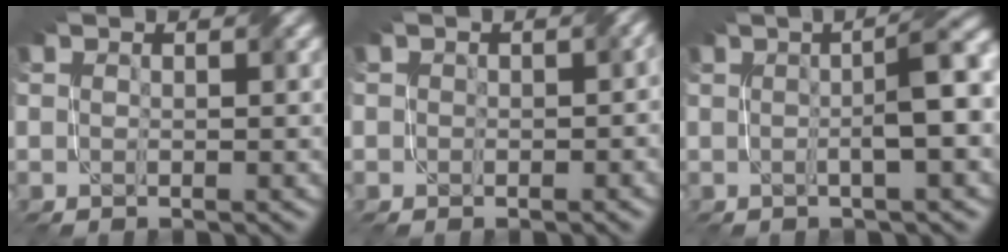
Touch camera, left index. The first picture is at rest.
{"total": 2.0, "force": [0.3, 1.6, 1.2], "torque": [-0.007, -0.002, -0.001]}
{"total": 5.3, "force": [0.3, 0.9, 5.2], "torque": [-0.069, 0.016, 0.000]}